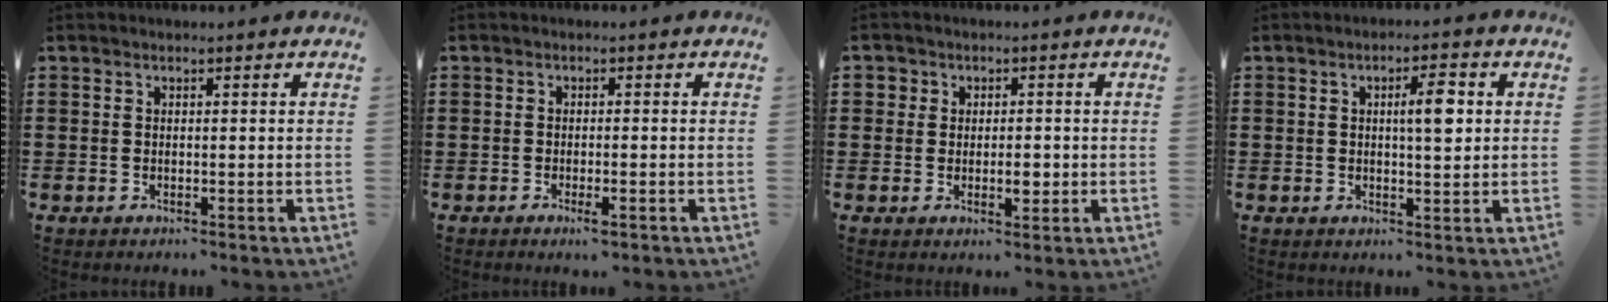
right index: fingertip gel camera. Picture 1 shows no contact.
{"total": 1.6, "force": [-1.0, 0.2, 1.2], "torque": [-0.022, -0.004, -0.017]}
{"total": 3.1, "force": [-0.2, 2.4, 2.0], "torque": [-0.035, 0.005, -0.008]}
{"total": 4.7, "force": [0.9, 1.3, 4.4], "torque": [-0.070, 0.002, 0.009]}